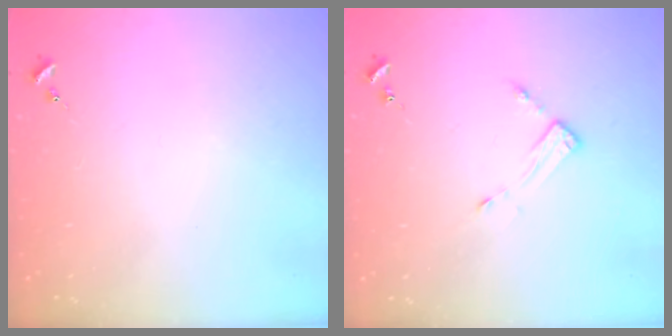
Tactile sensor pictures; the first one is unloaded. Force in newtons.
{"total": 3.2, "press": 3.2, "slide": 0.3}